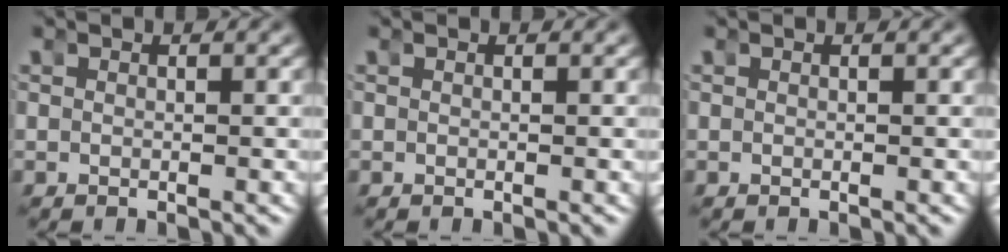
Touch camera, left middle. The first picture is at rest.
{"total": 0.0}
{"total": 0.0}